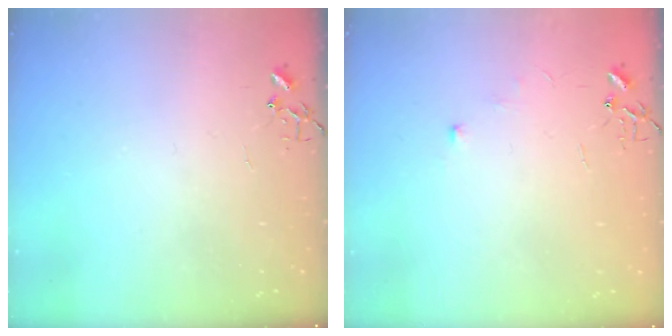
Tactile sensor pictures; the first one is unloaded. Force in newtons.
{"total": 5.4, "press": 5.3, "slide": 0.7}